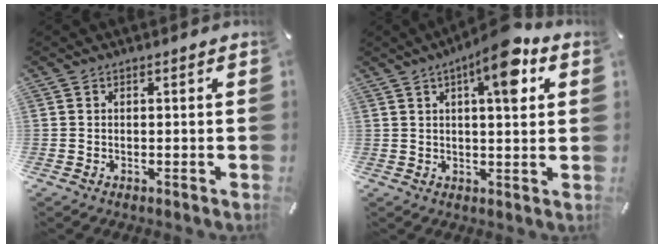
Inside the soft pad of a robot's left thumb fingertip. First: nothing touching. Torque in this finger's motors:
{"motor_torque": [2.20, 2.32, 1.22, -1.28, 0.23]}